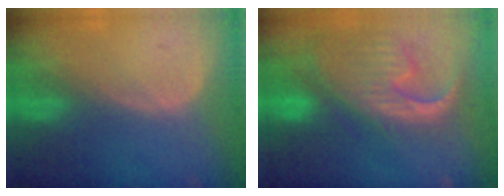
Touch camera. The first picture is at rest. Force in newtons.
{"total": 13.2, "press": 11.4, "slide": 6.7}